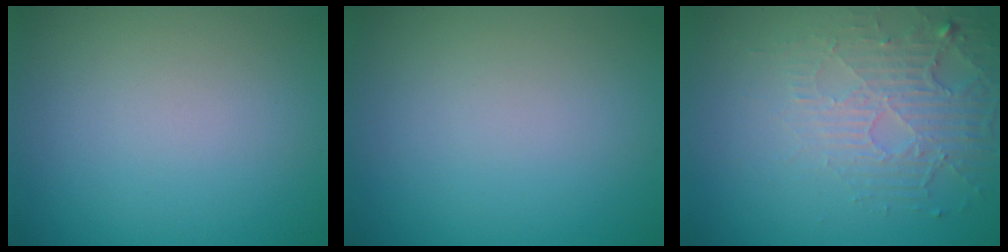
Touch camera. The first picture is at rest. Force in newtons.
{"total": 0.0}
{"total": 5.3, "press": 3.3, "slide": 4.1}